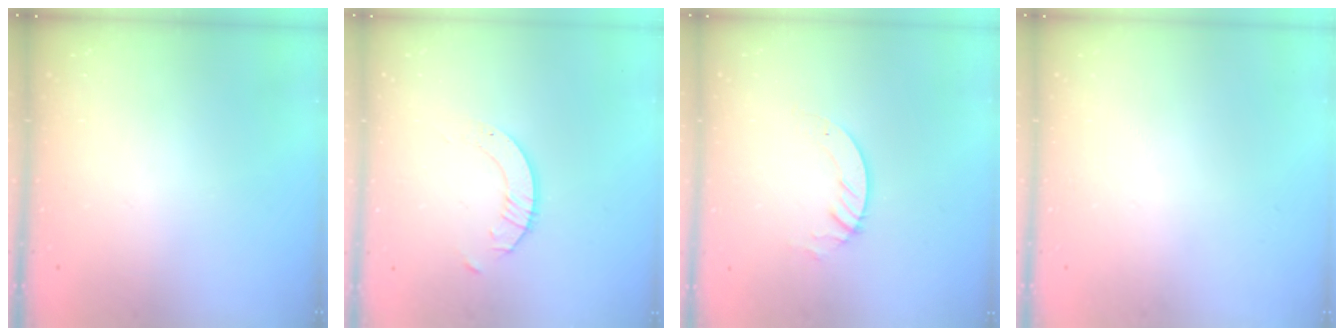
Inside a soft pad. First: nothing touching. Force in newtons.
{"total": 2.1, "press": 2.1, "slide": 0.2}
{"total": 3.1, "press": 3.1, "slide": 0.2}
{"total": 0.0}